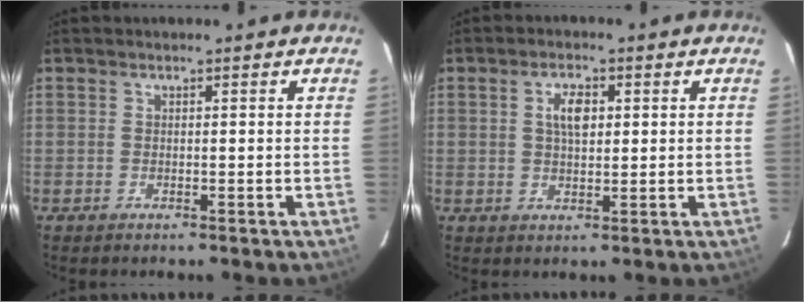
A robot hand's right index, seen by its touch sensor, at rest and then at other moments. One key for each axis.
{"total": 4.3, "fx": 1.1, "fy": 2.1, "fz": 3.5, "tx": -0.063, "ty": 0.008, "tz": 0.022}